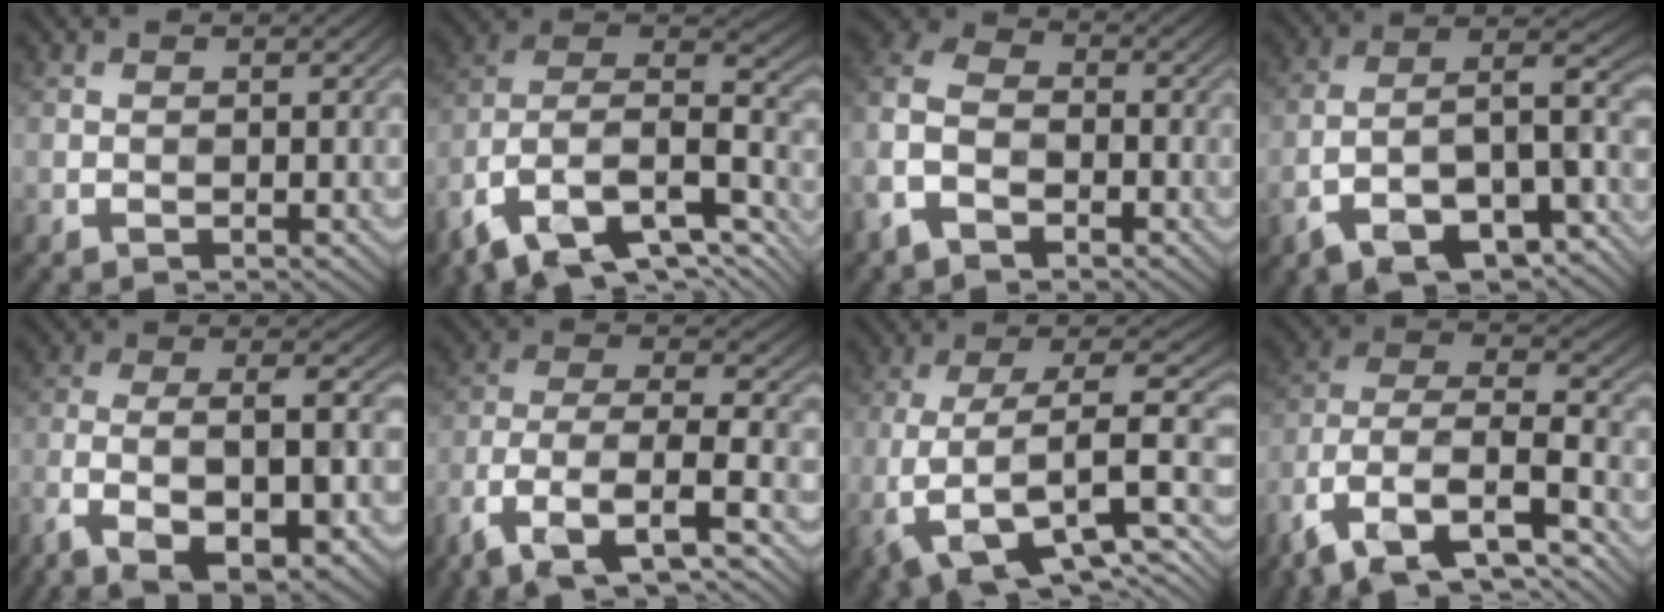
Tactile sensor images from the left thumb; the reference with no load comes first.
{"total": 16.4, "force": [-8.4, 9.0, 10.8], "torque": [-0.261, -0.036, -0.136]}
{"total": 8.6, "force": [-4.0, 5.6, 5.2], "torque": [-0.140, -0.012, -0.093]}
{"total": 15.2, "force": [-7.9, 5.9, 11.5], "torque": [-0.204, -0.015, -0.135]}
{"total": 13.0, "force": [-7.3, 4.7, 9.7], "torque": [-0.199, -0.016, -0.129]}
{"total": 12.0, "force": [-7.8, 4.6, 7.9], "torque": [-0.170, -0.008, -0.153]}
{"total": 12.1, "force": [-3.4, 5.3, 10.4], "torque": [-0.206, -0.009, -0.056]}
{"total": 15.6, "force": [-9.3, 8.1, 9.7], "torque": [-0.254, -0.031, -0.147]}